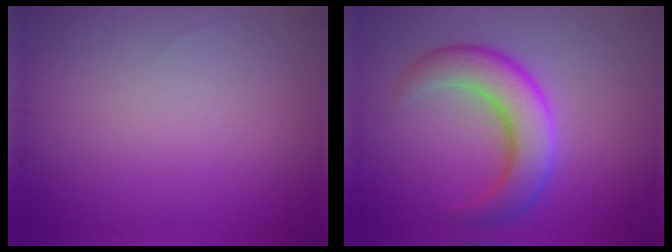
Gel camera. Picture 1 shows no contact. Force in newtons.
{"total": 5.9, "press": 5.9, "slide": 0.3}